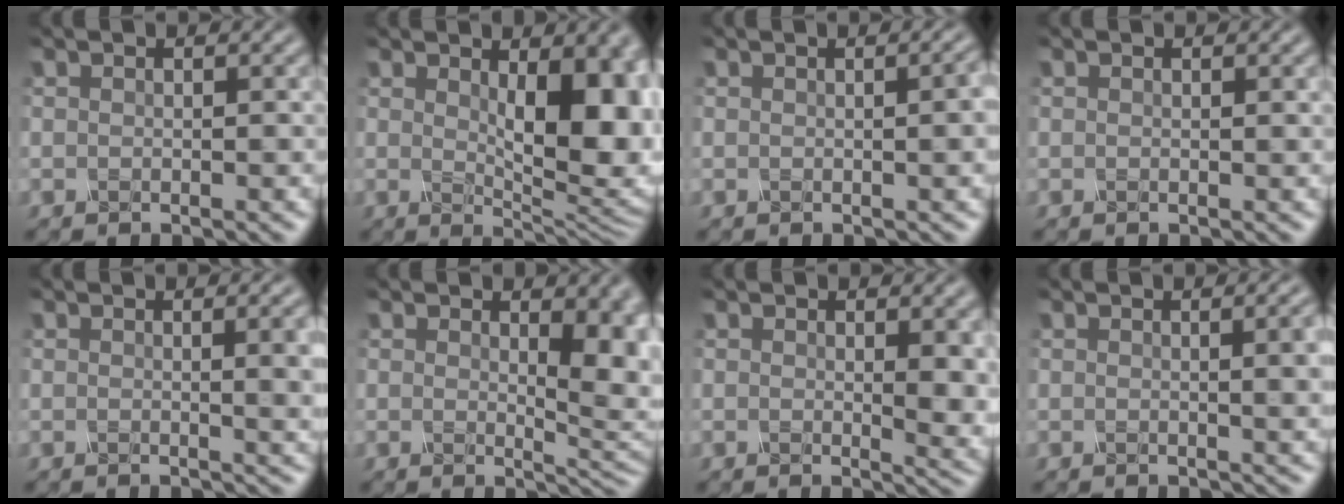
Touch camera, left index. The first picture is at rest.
{"total": 9.3, "force": [1.3, 3.7, 8.5], "torque": [-0.094, 0.000, 0.022]}
{"total": 3.2, "force": [0.3, 1.2, 2.9], "torque": [-0.017, 0.015, 0.002]}
{"total": 0.0}
{"total": 4.9, "force": [0.5, 1.8, 4.5], "torque": [-0.027, 0.006, 0.006]}
{"total": 5.7, "force": [1.1, 2.4, 5.1], "torque": [-0.046, -0.005, 0.024]}
{"total": 4.0, "force": [0.7, 1.2, 3.8], "torque": [-0.043, -0.008, 0.018]}
{"total": 4.7, "force": [0.6, 1.8, 4.3], "torque": [-0.023, 0.009, 0.008]}